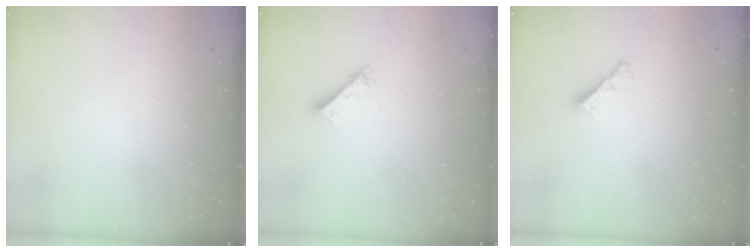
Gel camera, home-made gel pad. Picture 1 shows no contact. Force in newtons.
{"total": 2.6, "press": 2.6, "slide": 0.2}
{"total": 3.8, "press": 3.8, "slide": 0.2}